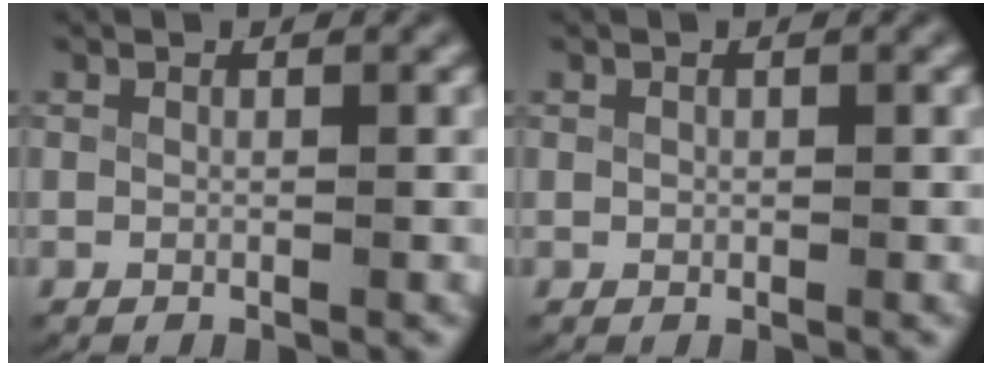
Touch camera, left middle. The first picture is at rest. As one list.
[{"total": 0.0}]